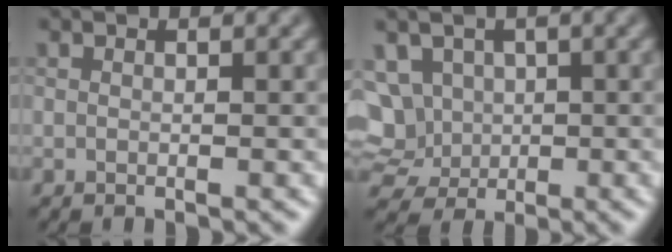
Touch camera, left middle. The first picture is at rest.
{"total": 8.5, "force": [1.9, 7.1, 4.2], "torque": [-0.096, 0.033, 0.021]}